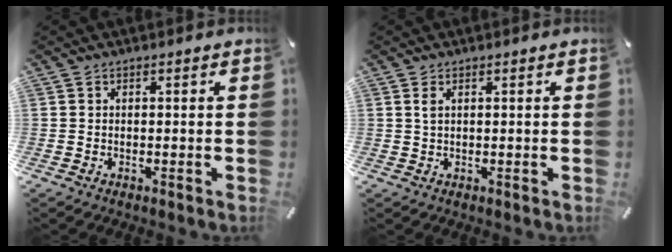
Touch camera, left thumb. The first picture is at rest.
{"total": 1.5, "force": [0.5, 0.5, 1.3], "torque": [-0.027, 0.002, 0.008]}